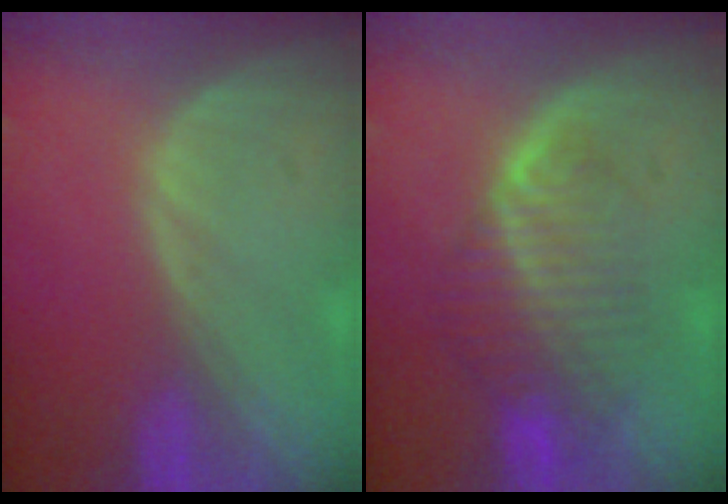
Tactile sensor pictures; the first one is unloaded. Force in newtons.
{"total": 8.2, "press": 7.2, "slide": 3.8}